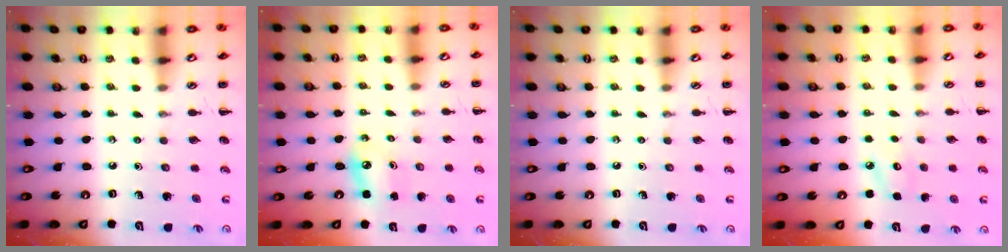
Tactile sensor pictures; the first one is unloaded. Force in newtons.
{"total": 6.0, "press": 5.9, "slide": 1.4}
{"total": 0.0}
{"total": 5.8, "press": 5.6, "slide": 1.6}